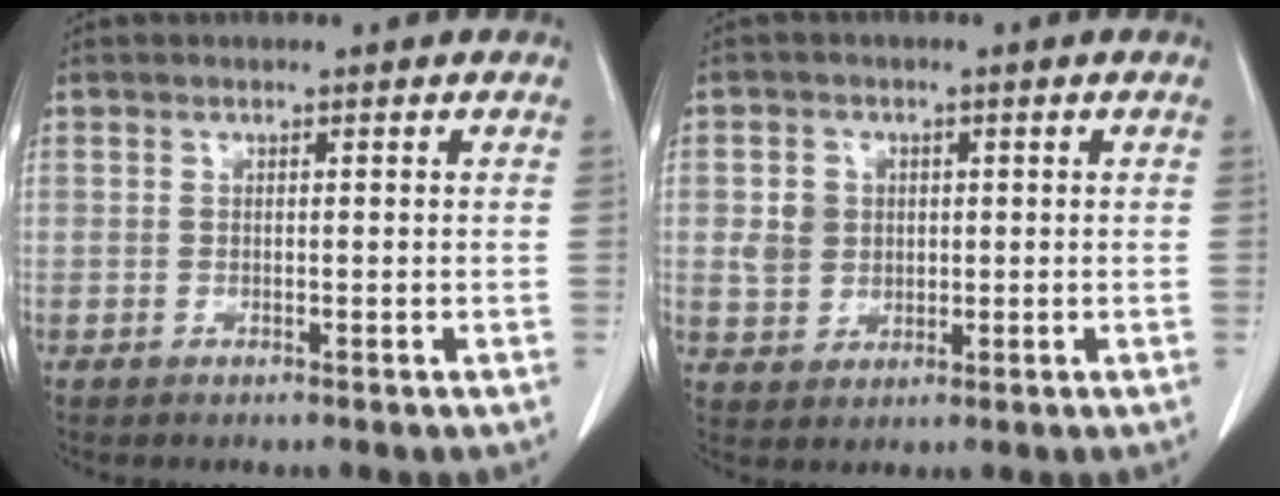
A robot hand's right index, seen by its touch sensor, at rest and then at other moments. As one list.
[{"total": 4.6, "force": [0.7, 4.2, 1.8], "torque": [-0.035, 0.015, 0.022]}]